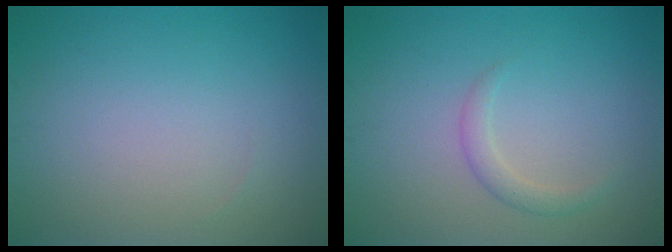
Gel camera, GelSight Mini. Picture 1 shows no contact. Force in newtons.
{"total": 1.5, "press": 1.5, "slide": 0.1}